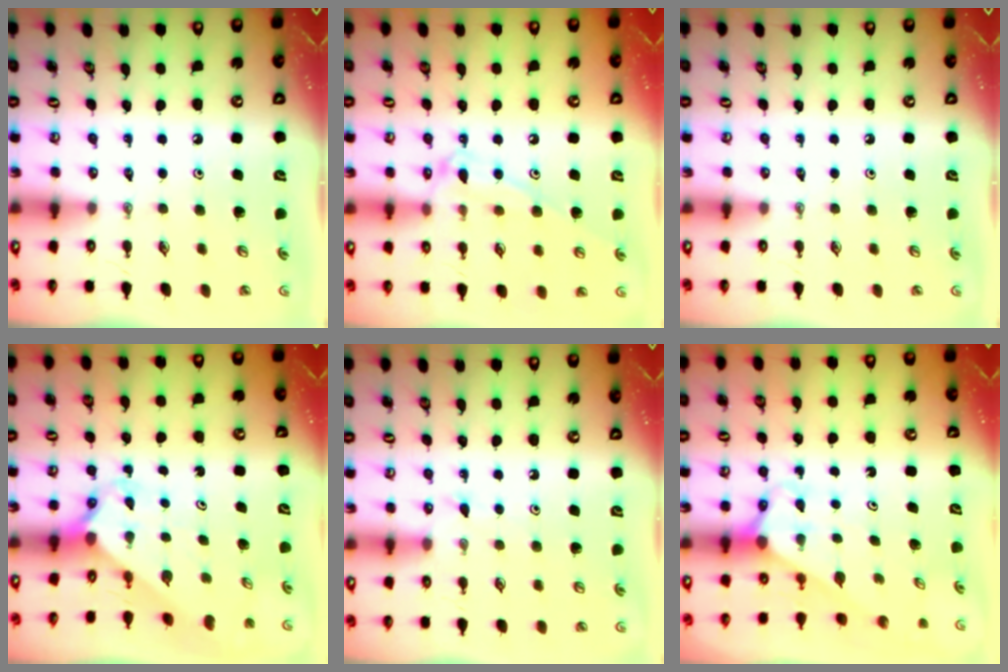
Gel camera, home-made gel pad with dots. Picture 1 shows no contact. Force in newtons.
{"total": 12.8, "press": 12.7, "slide": 1.1}
{"total": 0.0}
{"total": 2.4, "press": 2.4, "slide": 0.2}
{"total": 4.6, "press": 4.6, "slide": 0.5}
{"total": 2.7, "press": 2.7, "slide": 0.1}